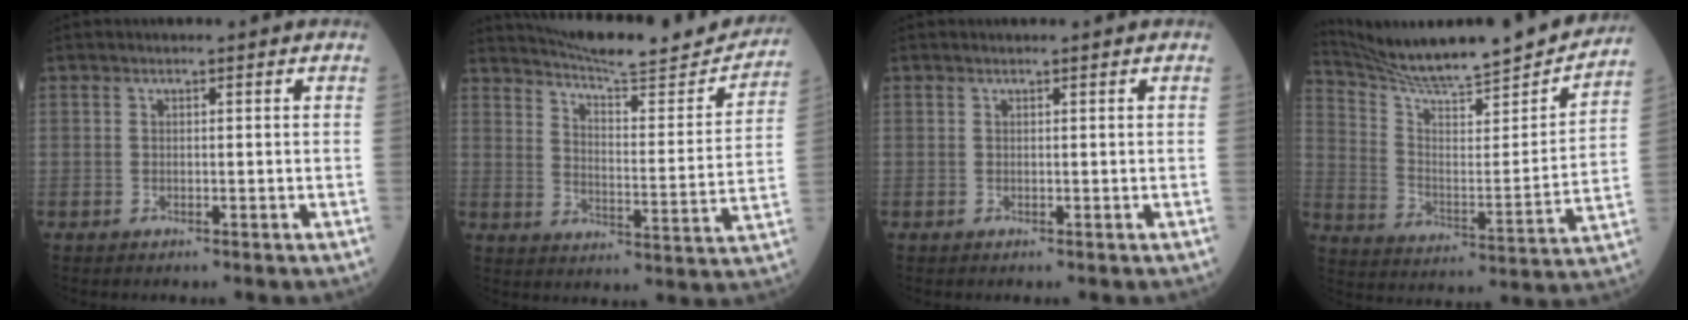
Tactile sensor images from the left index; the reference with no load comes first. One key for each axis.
{"total": 19.3, "fx": 18.3, "fy": 1.9, "fz": 5.9, "tx": -0.082, "ty": -0.046, "tz": 0.242}
{"total": 0.6, "fx": 0.5, "fy": -0.1, "fz": 0.2, "tx": -0.003, "ty": 0.005, "tz": 0.012}
{"total": 22.8, "fx": 21.2, "fy": 0.9, "fz": 8.3, "tx": -0.138, "ty": -0.056, "tz": 0.308}